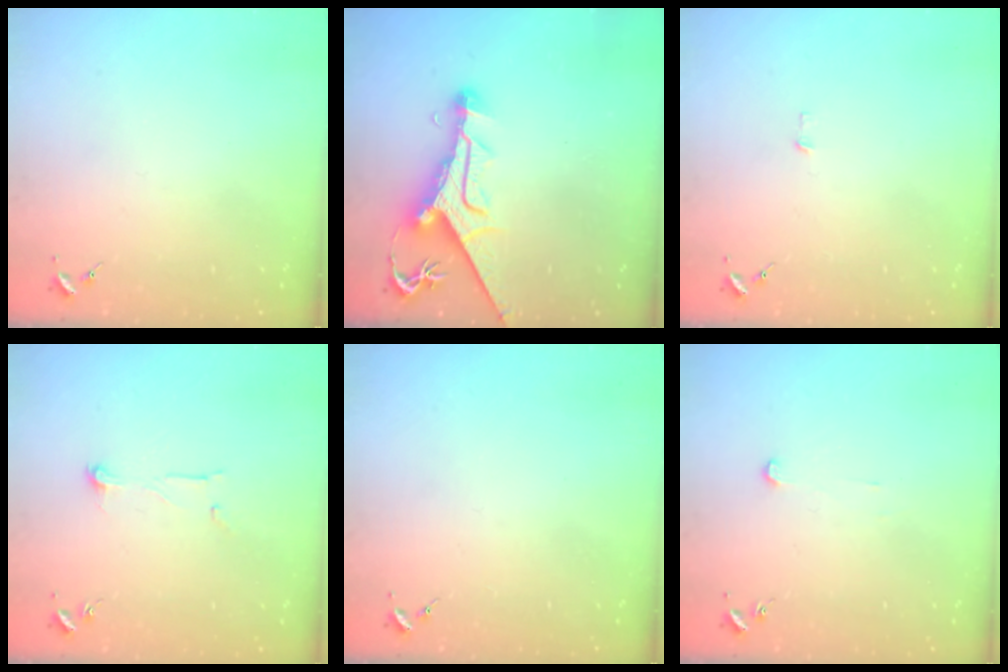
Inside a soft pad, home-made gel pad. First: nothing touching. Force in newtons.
{"total": 12.6, "press": 12.5, "slide": 1.4}
{"total": 1.9, "press": 1.9, "slide": 0.1}
{"total": 5.5, "press": 5.4, "slide": 0.4}
{"total": 0.0}
{"total": 2.6, "press": 2.6, "slide": 0.2}